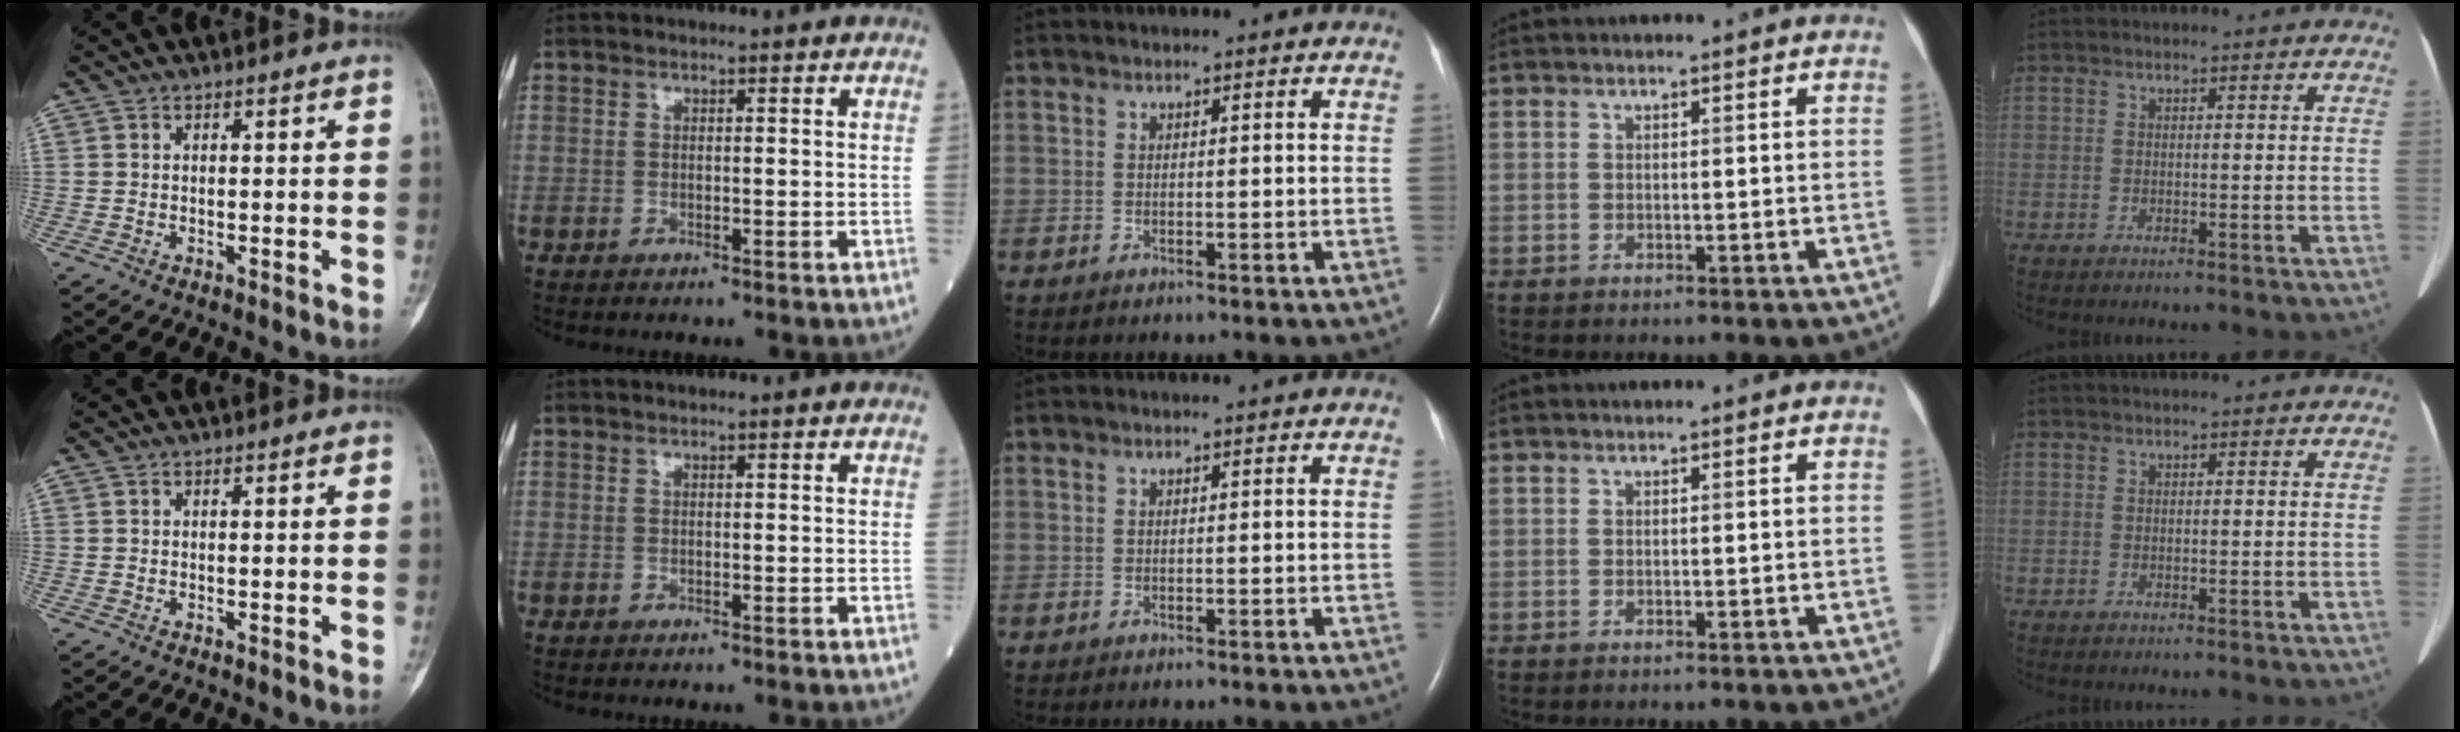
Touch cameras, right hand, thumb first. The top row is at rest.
{}